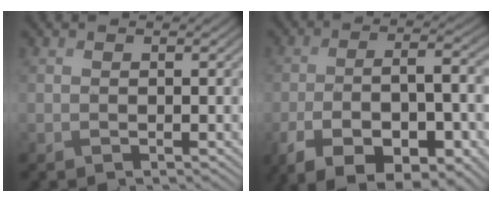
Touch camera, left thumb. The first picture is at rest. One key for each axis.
{"total": 14.8, "fx": -7.3, "fy": 5.9, "fz": 11.5, "tx": -0.185, "ty": -0.026, "tz": -0.105}